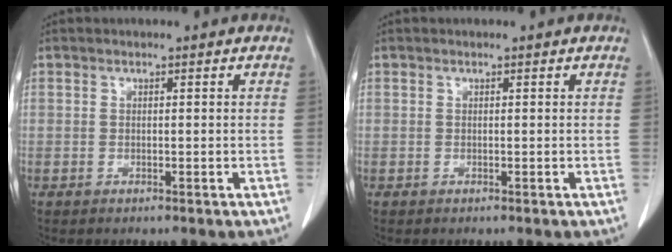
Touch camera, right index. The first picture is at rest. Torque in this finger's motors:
{"motor_torque": [-0.01, -0.01, 0.00, 0.00]}